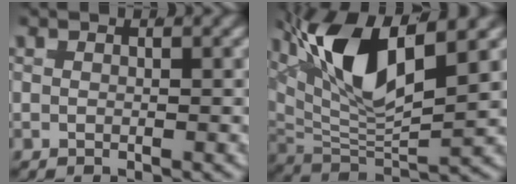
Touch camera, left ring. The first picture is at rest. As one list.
[{"total": 10.9, "force": [3.2, 5.3, 9.0], "torque": [-0.181, -0.001, 0.051]}]